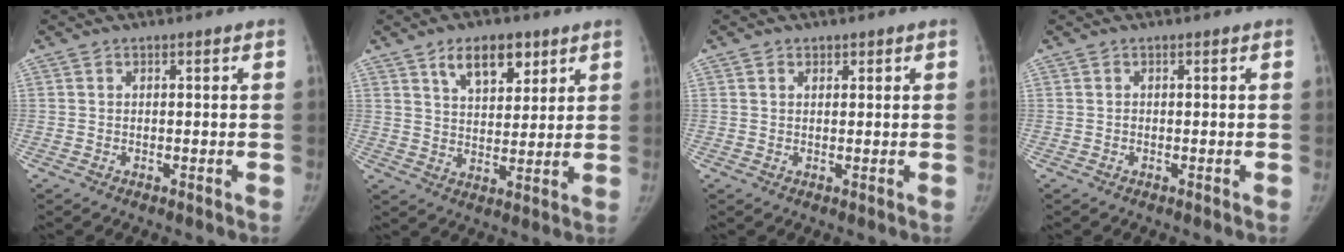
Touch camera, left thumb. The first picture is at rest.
{"total": 9.3, "force": [5.4, 4.9, 5.7], "torque": [-0.062, -0.031, 0.091]}
{"total": 1.2, "force": [0.6, 0.9, 0.4], "torque": [0.002, -0.004, 0.007]}
{"total": 0.0}